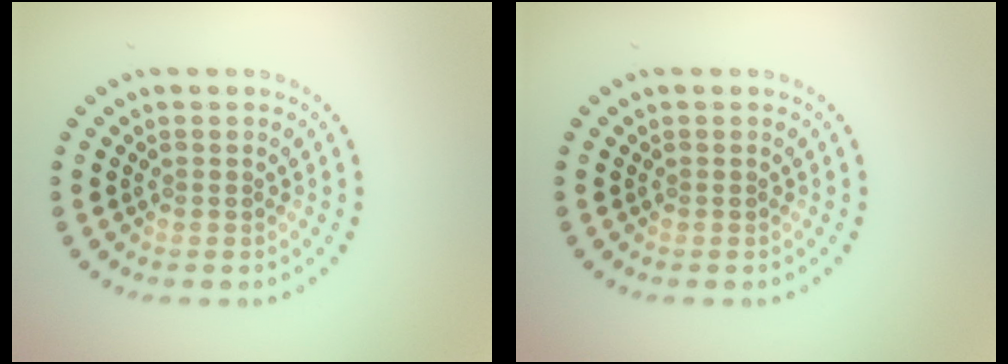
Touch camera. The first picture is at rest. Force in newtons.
{"total": 0.0}